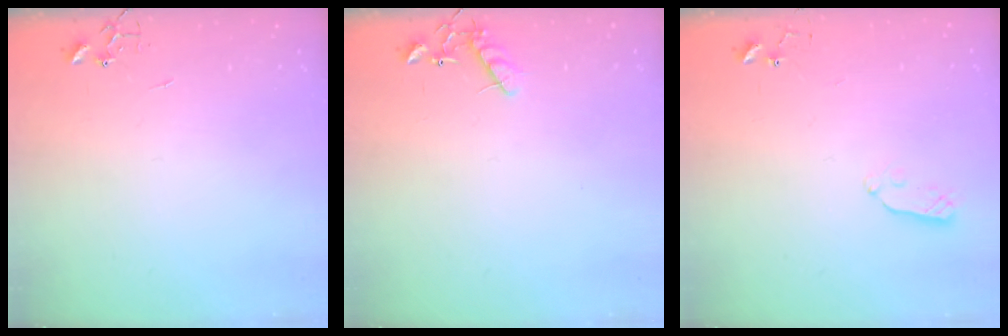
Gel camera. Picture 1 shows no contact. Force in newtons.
{"total": 8.1, "press": 8.1, "slide": 0.3}
{"total": 3.8, "press": 3.8, "slide": 0.6}